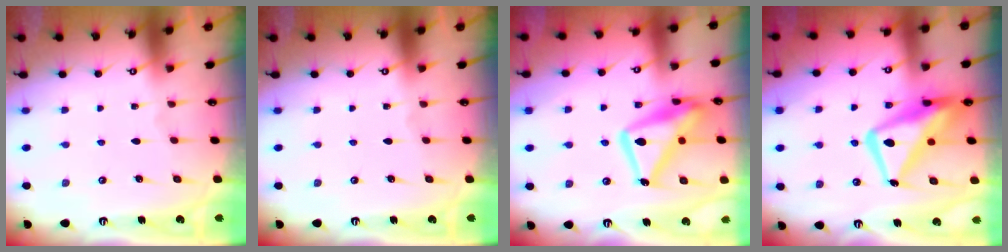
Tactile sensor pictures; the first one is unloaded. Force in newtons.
{"total": 0.0}
{"total": 16.1, "press": 16.0, "slide": 1.5}
{"total": 15.5, "press": 15.5, "slide": 1.4}